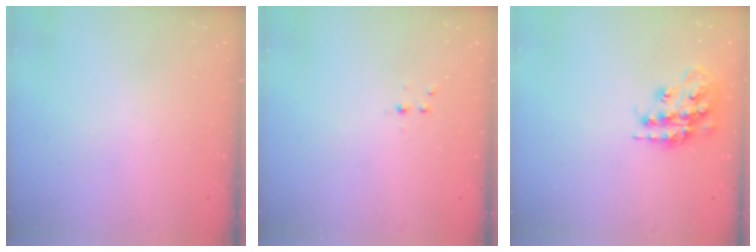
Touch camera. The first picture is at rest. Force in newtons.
{"total": 3.0, "press": 2.6, "slide": 1.5}
{"total": 16.5, "press": 16.5, "slide": 1.0}